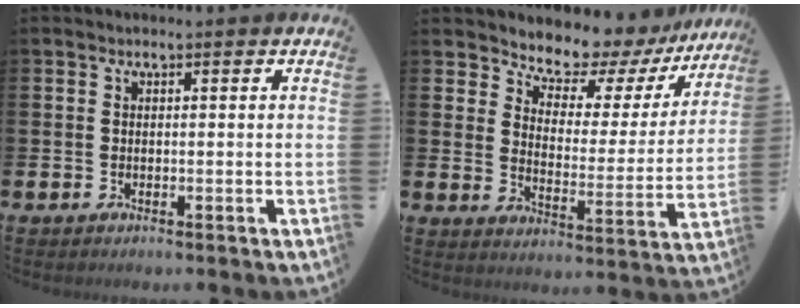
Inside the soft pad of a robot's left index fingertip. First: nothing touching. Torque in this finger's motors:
{"motor_torque": [1.51, -0.62, 0.25, 0.11]}